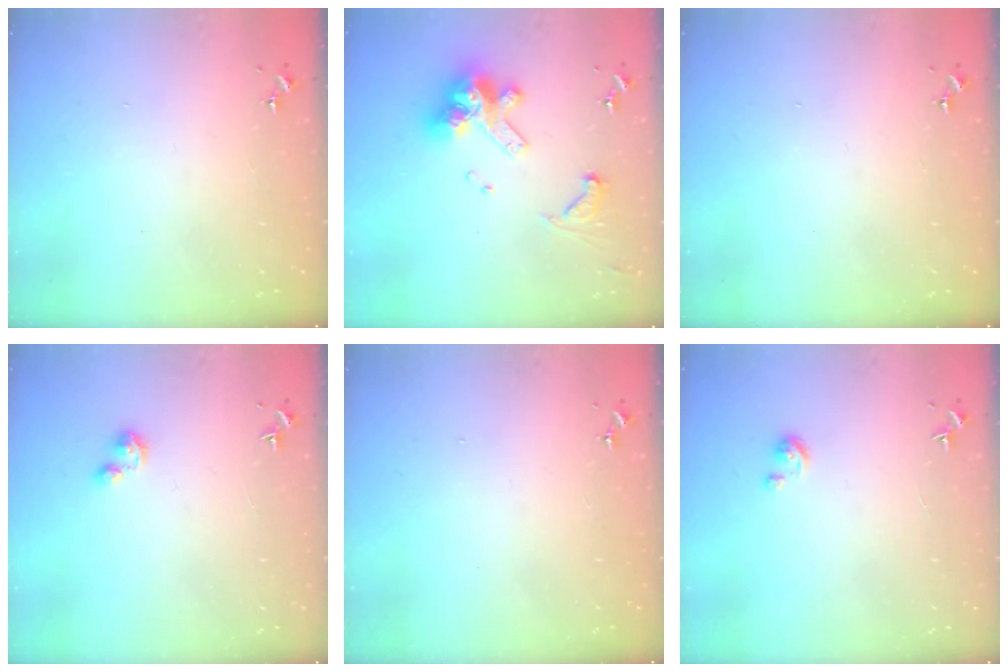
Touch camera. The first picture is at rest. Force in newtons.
{"total": 15.8, "press": 15.7, "slide": 1.9}
{"total": 0.0}
{"total": 2.2, "press": 2.2, "slide": 0.2}
{"total": 0.0}
{"total": 2.7, "press": 2.6, "slide": 0.3}